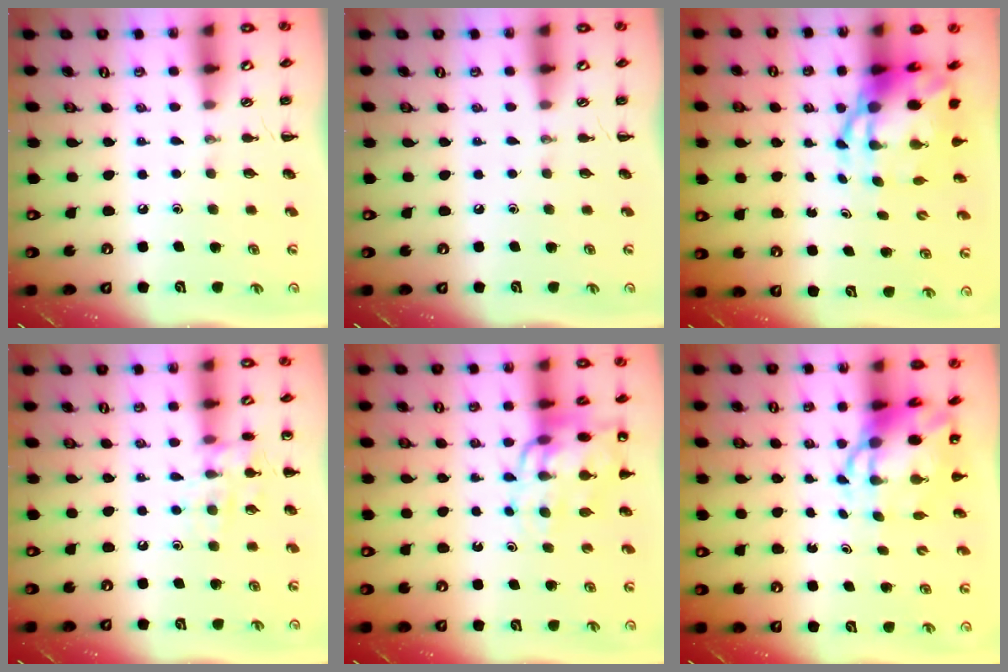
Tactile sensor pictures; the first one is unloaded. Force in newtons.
{"total": 0.0}
{"total": 8.4, "press": 8.1, "slide": 2.2}
{"total": 10.5, "press": 10.5, "slide": 0.6}
{"total": 13.4, "press": 13.0, "slide": 3.2}
{"total": 7.5, "press": 7.2, "slide": 2.0}